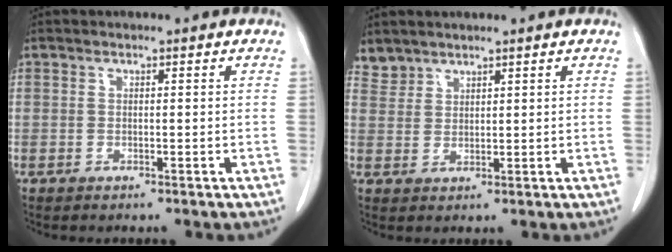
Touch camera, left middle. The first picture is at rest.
{"total": 2.5, "force": [2.3, 0.9, -0.5], "torque": [0.011, 0.011, 0.047]}